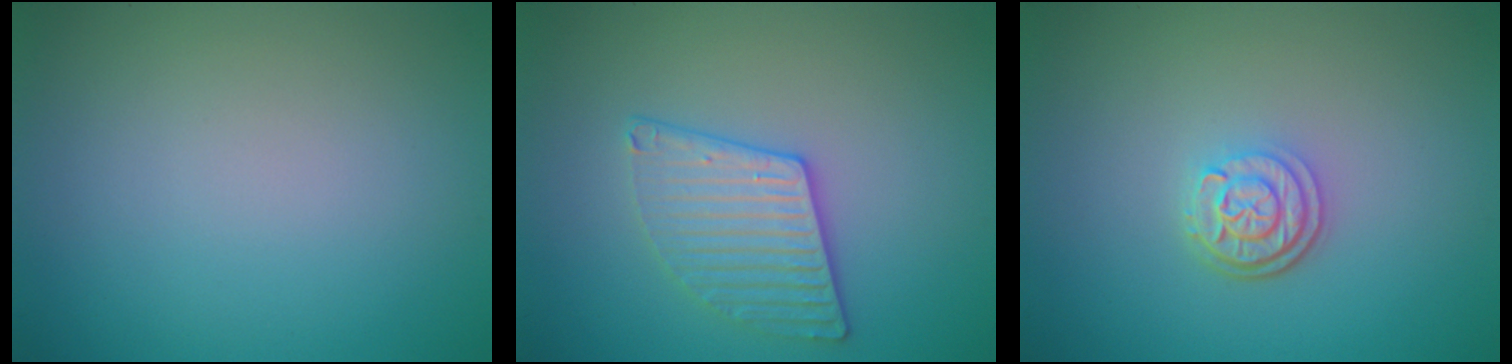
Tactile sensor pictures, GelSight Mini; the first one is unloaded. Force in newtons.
{"total": 3.2, "press": 3.1, "slide": 0.6}
{"total": 3.0, "press": 2.5, "slide": 1.6}